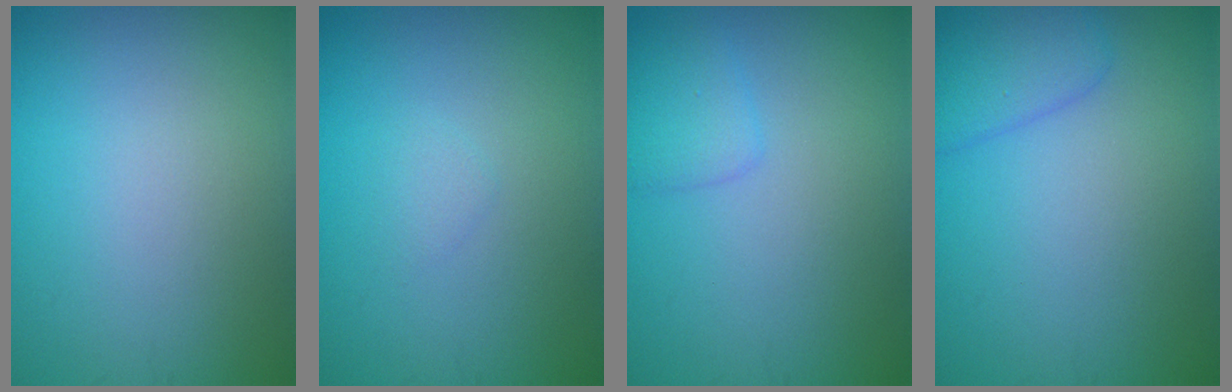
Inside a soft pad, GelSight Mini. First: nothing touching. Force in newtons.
{"total": 0.6, "press": 0.6, "slide": 0.0}
{"total": 1.6, "press": 1.6, "slide": 0.0}
{"total": 2.7, "press": 2.7, "slide": 0.2}